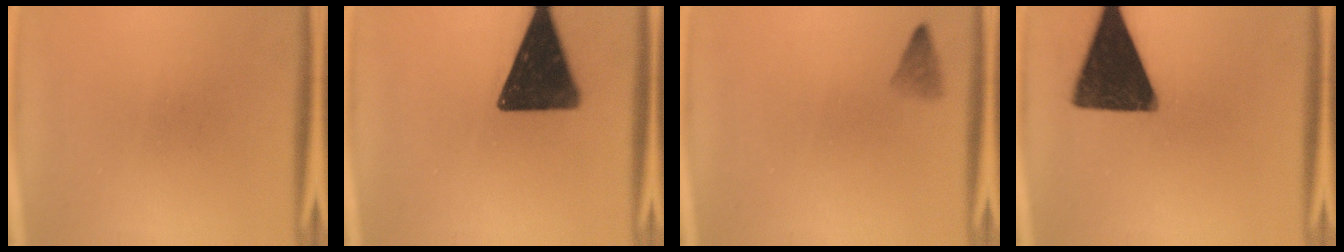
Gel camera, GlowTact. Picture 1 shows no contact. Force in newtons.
{"total": 17.1}
{"total": 1.6}
{"total": 17.4}